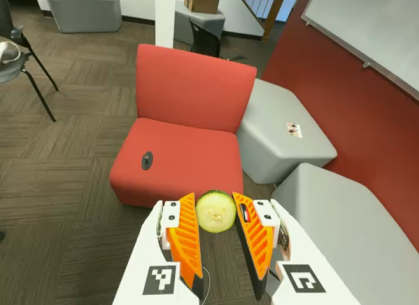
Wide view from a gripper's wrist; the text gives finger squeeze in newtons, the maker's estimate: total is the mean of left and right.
{"total": 8.1, "left": 7.8, "right": 8.4}